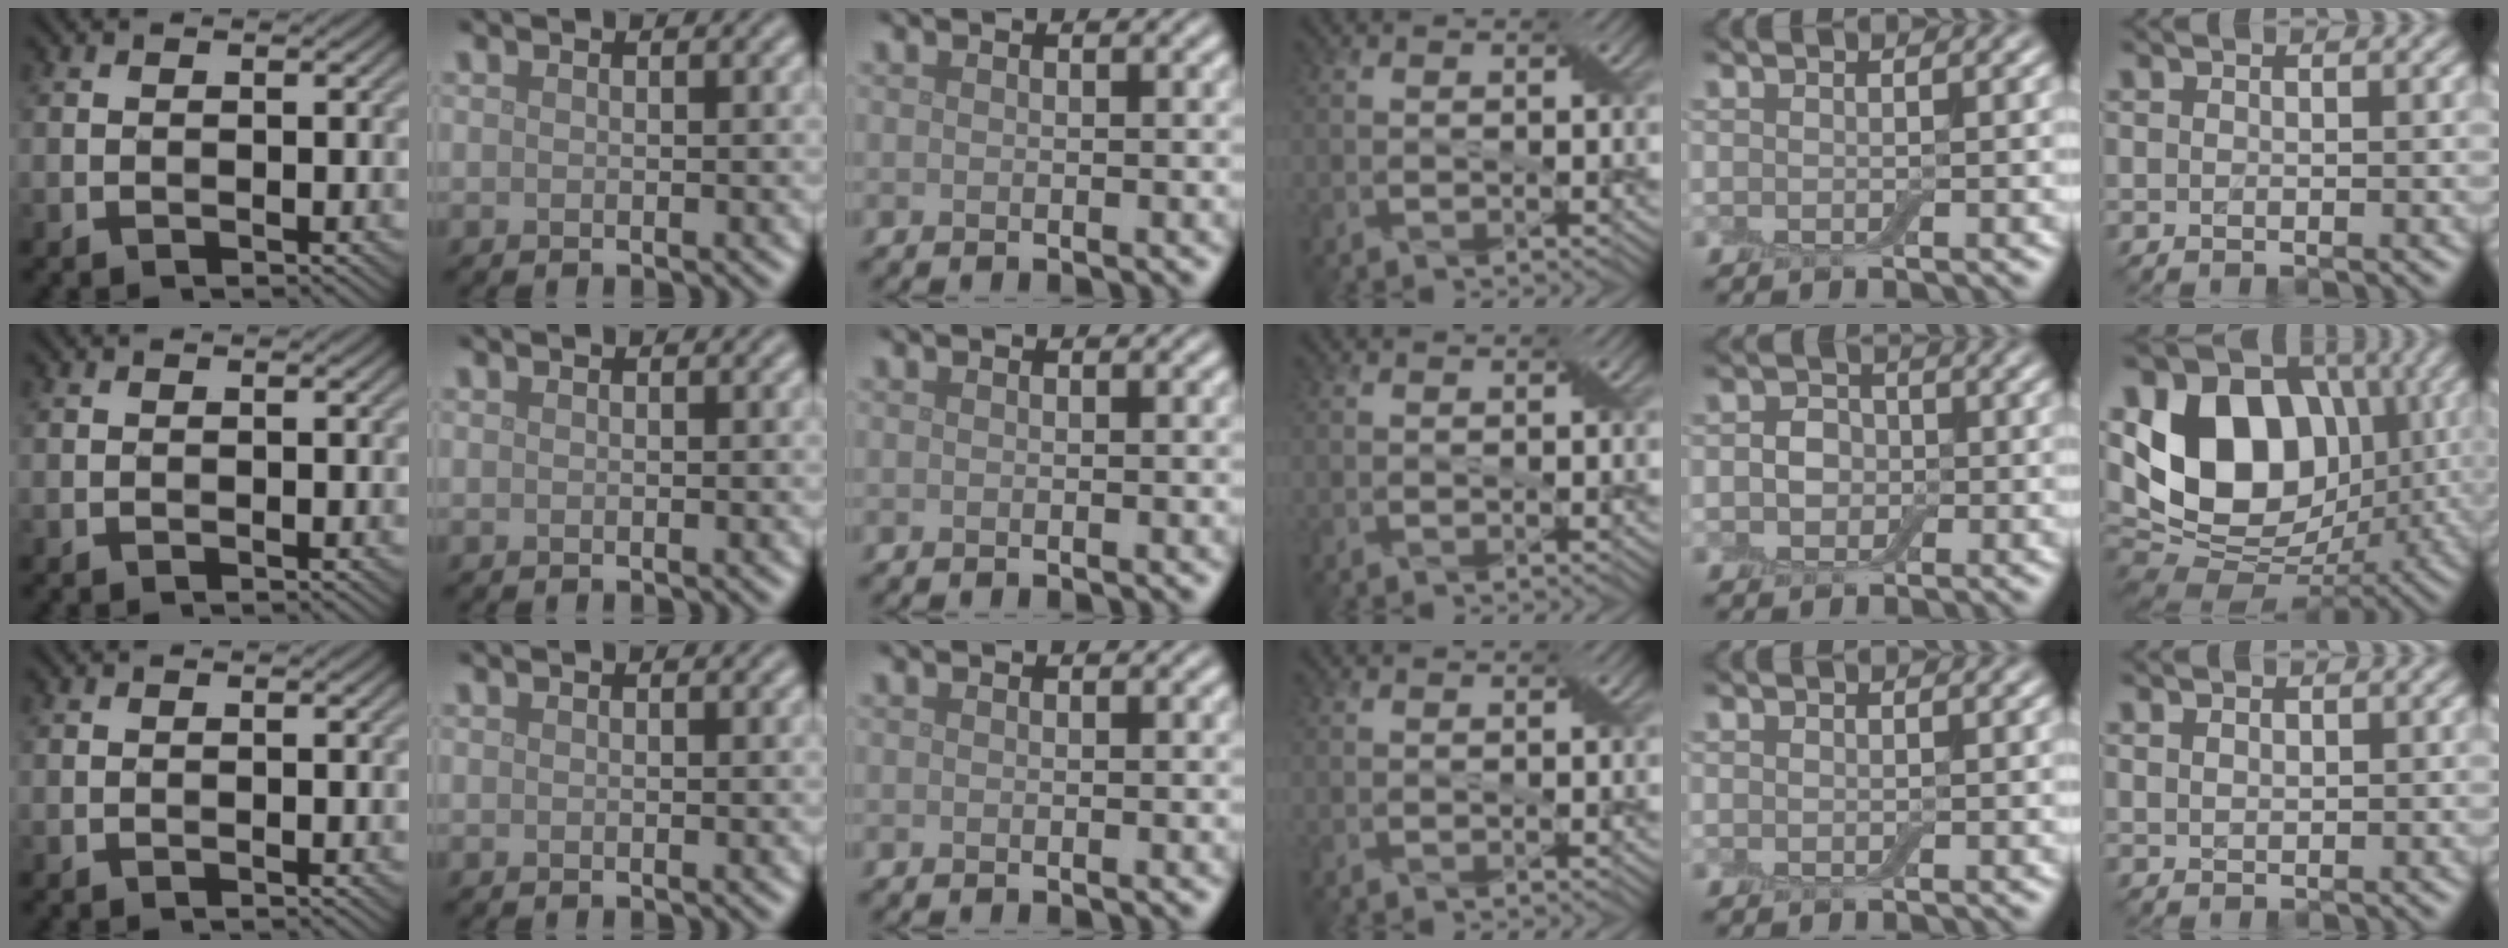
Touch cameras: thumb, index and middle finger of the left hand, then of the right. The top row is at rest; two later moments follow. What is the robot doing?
{"motion": "extract", "object": "drawer"}